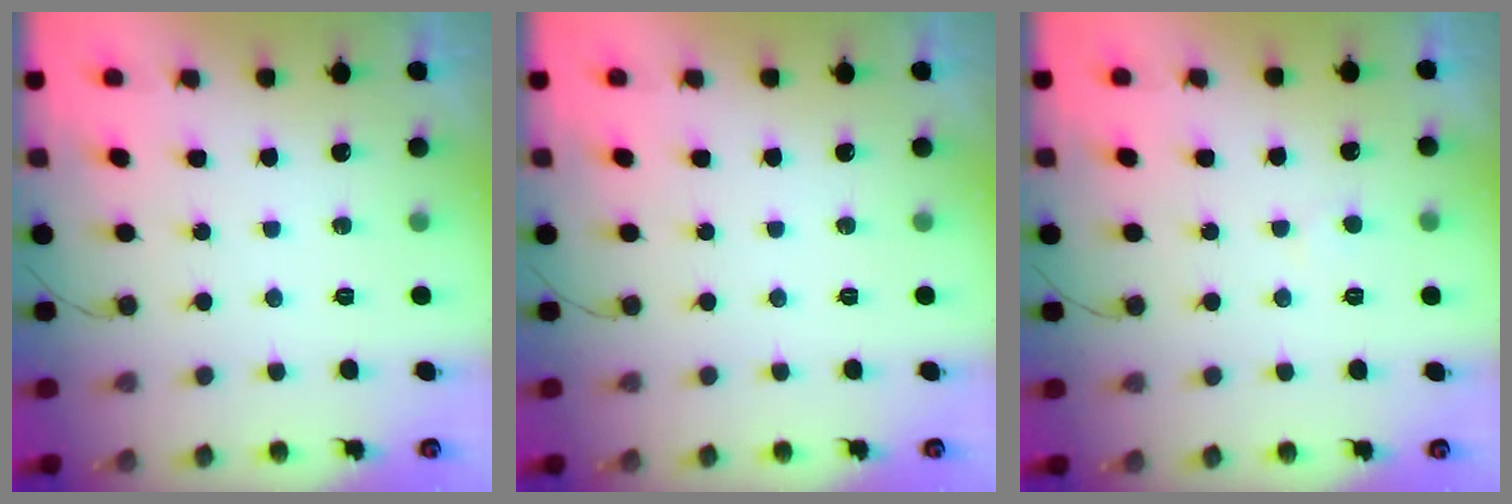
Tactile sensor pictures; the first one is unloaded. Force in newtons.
{"total": 0.0}
{"total": 2.3, "press": 2.3, "slide": 0.3}